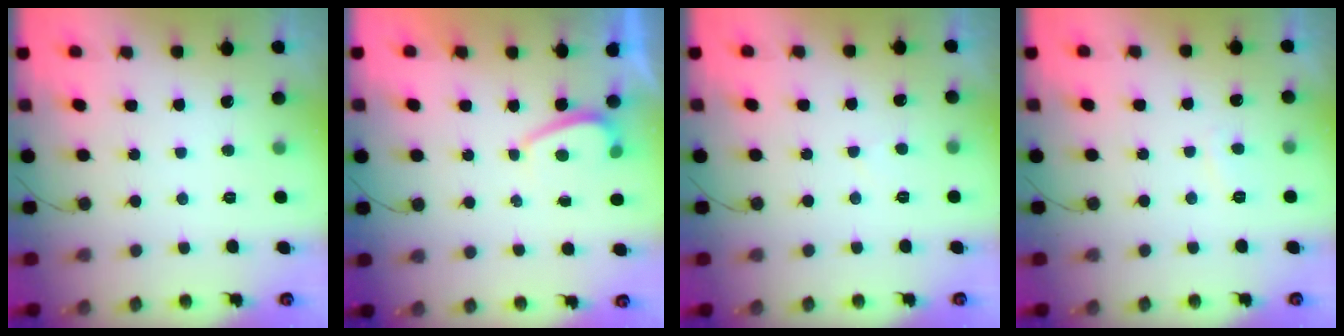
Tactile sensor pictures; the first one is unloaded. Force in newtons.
{"total": 0.6, "press": 0.3, "slide": 0.5}
{"total": 1.7, "press": 1.6, "slide": 0.4}
{"total": 1.8, "press": 1.7, "slide": 0.6}